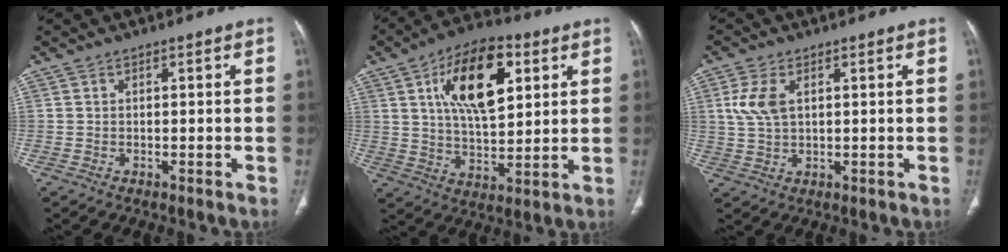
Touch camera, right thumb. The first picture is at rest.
{"total": 17.5, "force": [6.3, 8.6, 13.9], "torque": [-0.200, -0.014, 0.106]}
{"total": 5.5, "force": [1.6, 3.0, 4.3], "torque": [-0.104, 0.001, 0.033]}